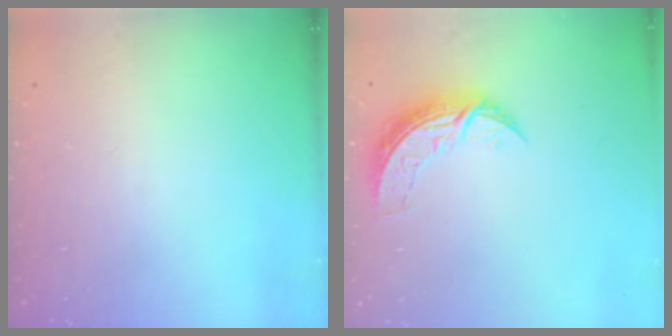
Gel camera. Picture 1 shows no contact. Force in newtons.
{"total": 7.1, "press": 7.0, "slide": 0.4}